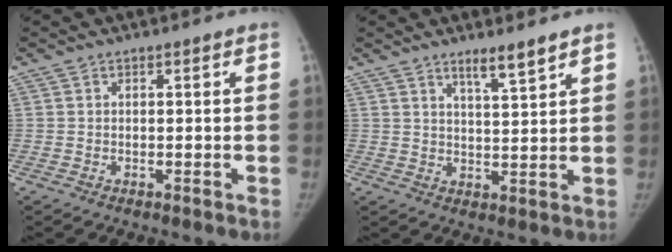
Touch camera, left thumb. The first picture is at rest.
{"total": 4.6, "force": [3.6, 0.2, 3.0], "torque": [-0.044, -0.032, 0.060]}